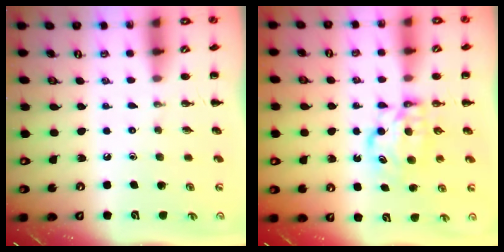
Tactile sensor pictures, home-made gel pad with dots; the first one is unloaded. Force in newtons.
{"total": 6.8, "press": 6.8, "slide": 0.4}